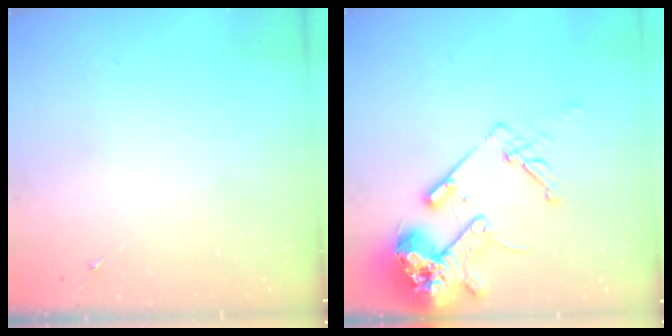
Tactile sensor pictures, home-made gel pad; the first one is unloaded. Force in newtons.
{"total": 17.0, "press": 16.8, "slide": 2.4}